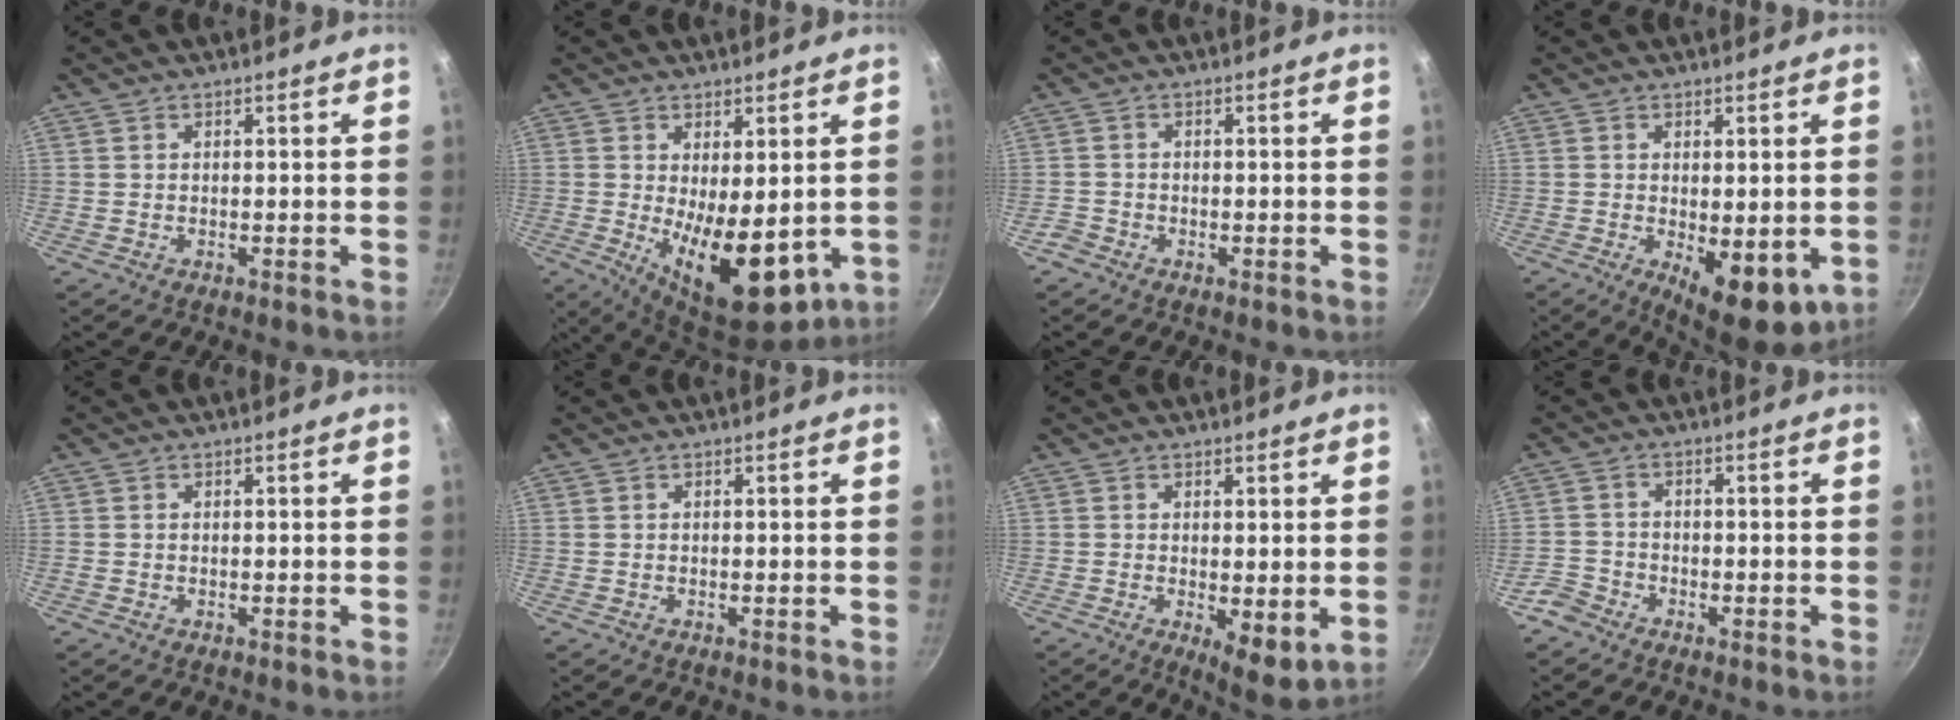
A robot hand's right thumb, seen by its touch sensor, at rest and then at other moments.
{"total": 13.9, "force": [-1.3, 6.4, 12.3], "torque": [-0.165, -0.025, -0.001]}
{"total": 1.7, "force": [-1.4, 1.1, 0.3], "torque": [-0.007, 0.006, -0.028]}
{"total": 9.6, "force": [-1.7, 4.1, 8.6], "torque": [-0.099, -0.012, -0.008]}
{"total": 0.0}
{"total": 0.0}
{"total": 6.5, "force": [-0.7, 2.4, 6.0], "torque": [-0.076, -0.021, -0.002]}
{"total": 3.5, "force": [-2.7, 2.2, 0.7], "torque": [-0.008, 0.029, -0.055]}